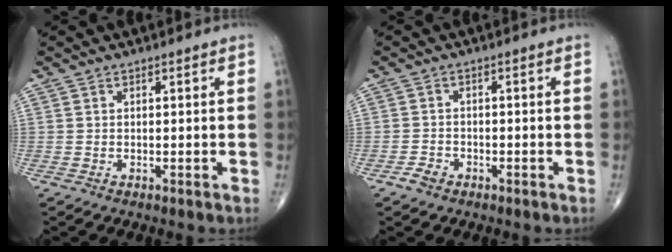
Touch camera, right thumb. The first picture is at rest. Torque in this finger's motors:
{"motor_torque": [0.20, 0.11, -0.15, -0.07, -0.03]}